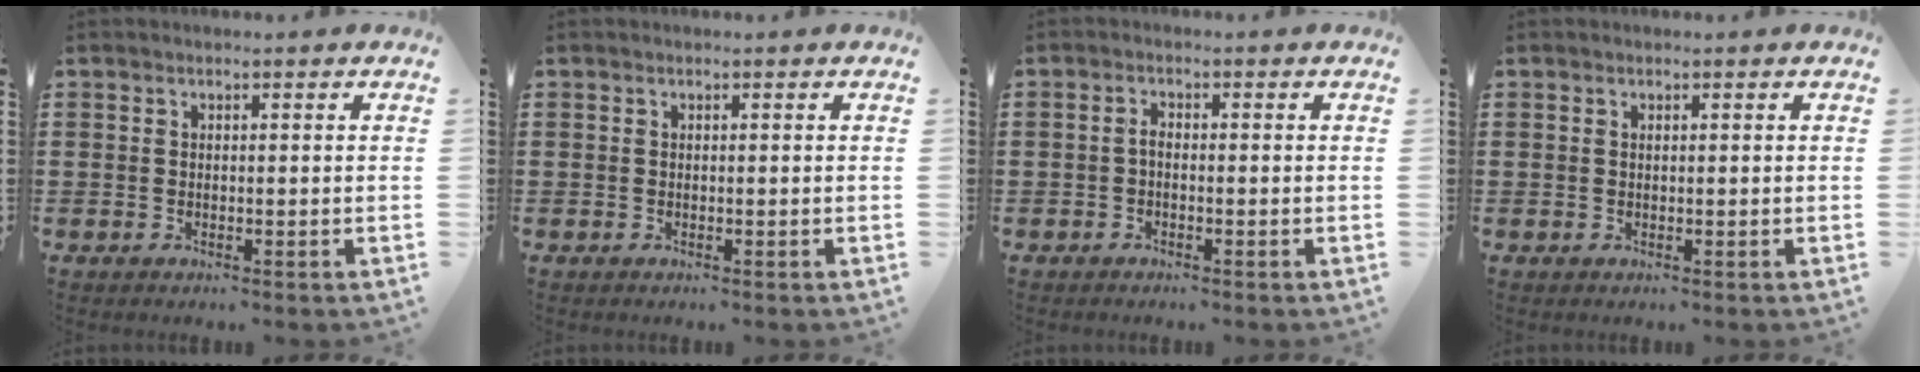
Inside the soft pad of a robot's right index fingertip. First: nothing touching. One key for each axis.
{"total": 0.0}
{"total": 1.3, "fx": -0.6, "fy": 0.5, "fz": 1.0, "tx": -0.021, "ty": -0.001, "tz": -0.012}
{"total": 0.0}